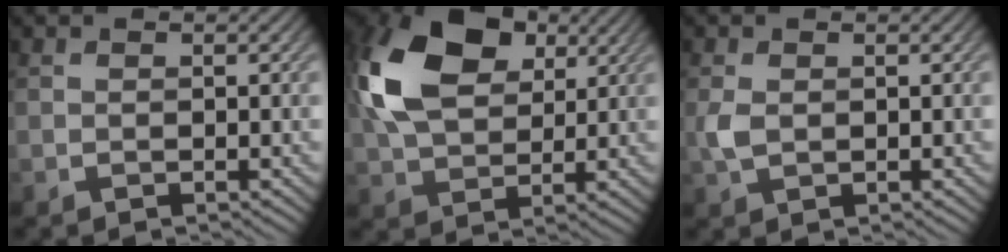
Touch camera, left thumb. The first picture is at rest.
{"total": 14.0, "force": [4.6, 9.1, 9.6], "torque": [-0.227, 0.020, 0.086]}
{"total": 2.2, "force": [0.1, 1.3, 1.7], "torque": [-0.051, -0.002, 0.002]}